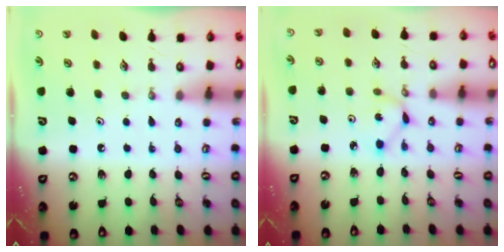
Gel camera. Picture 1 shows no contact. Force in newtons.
{"total": 2.0, "press": 2.0, "slide": 0.1}